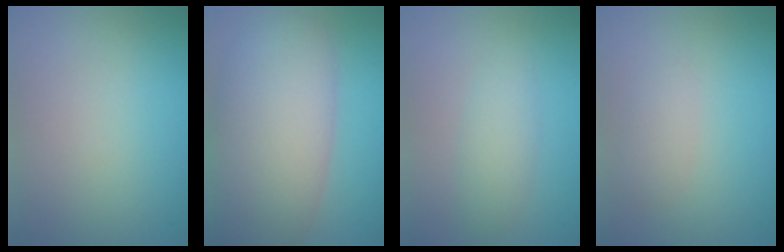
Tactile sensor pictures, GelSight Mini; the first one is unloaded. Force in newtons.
{"total": 11.2, "press": 11.2, "slide": 0.6}
{"total": 2.1, "press": 2.1, "slide": 0.1}
{"total": 1.5, "press": 1.5, "slide": 0.1}